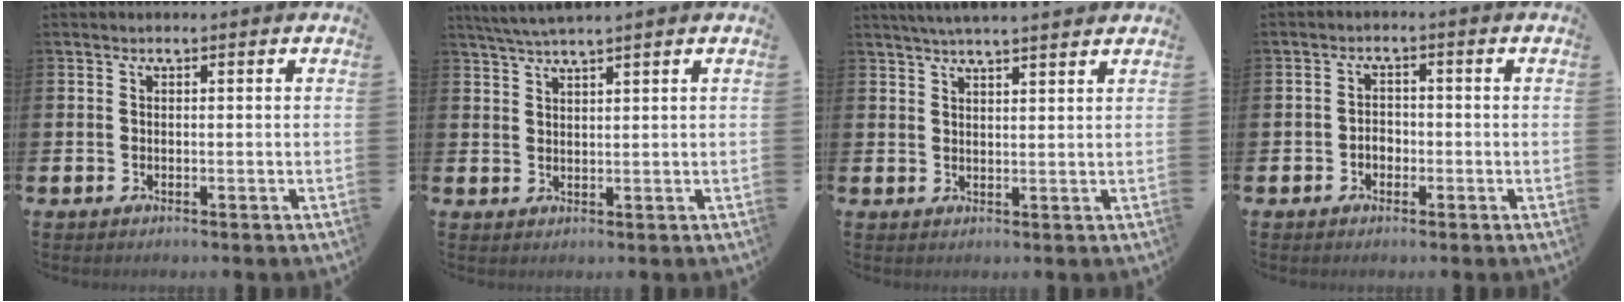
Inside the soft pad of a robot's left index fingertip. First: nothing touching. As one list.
[{"total": 2.9, "force": [2.7, -0.4, 1.0], "torque": [-0.031, -0.003, 0.052]}, {"total": 3.8, "force": [3.7, -0.2, 1.0], "torque": [-0.026, -0.010, 0.066]}, {"total": 2.0, "force": [-0.8, 1.6, 1.0], "torque": [-0.019, 0.005, -0.018]}]